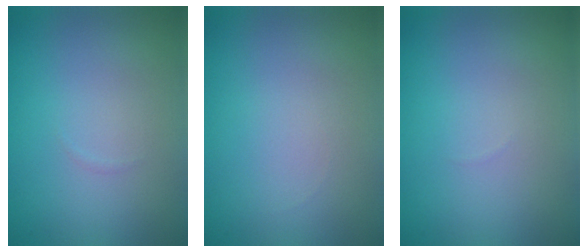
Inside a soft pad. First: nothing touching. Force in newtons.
{"total": 0.0}
{"total": 0.0}